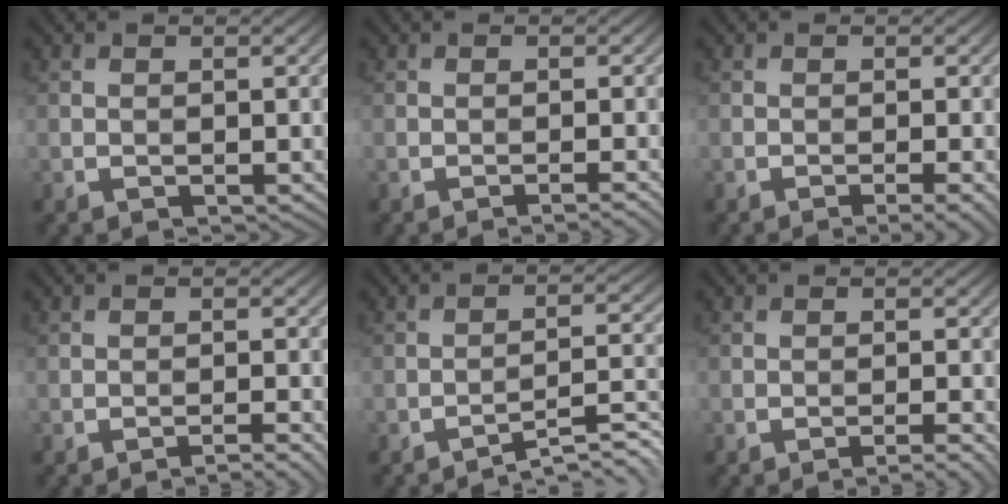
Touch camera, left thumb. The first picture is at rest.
{"total": 1.3, "force": [-0.9, 0.1, 1.0], "torque": [-0.010, 0.003, -0.019]}
{"total": 2.5, "force": [-1.3, 0.4, 2.1], "torque": [-0.027, 0.005, -0.023]}
{"total": 2.4, "force": [-1.7, 0.2, 1.6], "torque": [-0.021, 0.007, -0.033]}
{"total": 5.6, "force": [-4.1, 0.8, 3.6], "torque": [-0.053, 0.012, -0.066]}
{"total": 2.4, "force": [-1.5, 0.3, 1.9], "torque": [-0.025, 0.006, -0.028]}